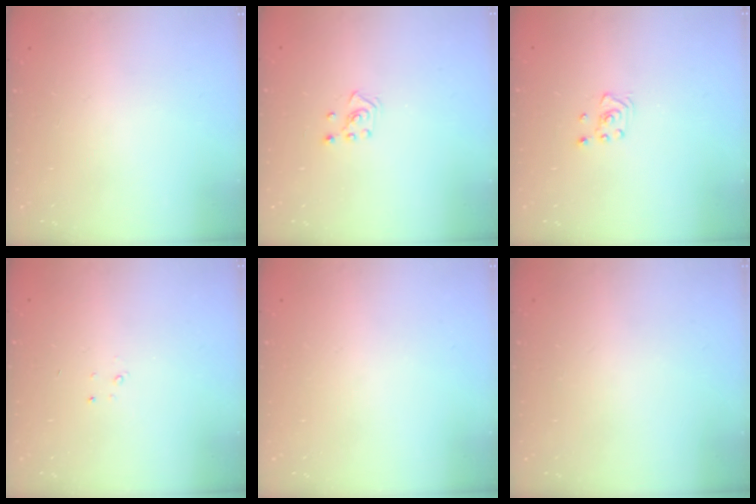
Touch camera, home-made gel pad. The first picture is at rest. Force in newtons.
{"total": 2.6, "press": 2.5, "slide": 0.6}
{"total": 2.8, "press": 2.6, "slide": 1.0}
{"total": 1.5, "press": 1.5, "slide": 0.2}
{"total": 0.0}
{"total": 0.0}